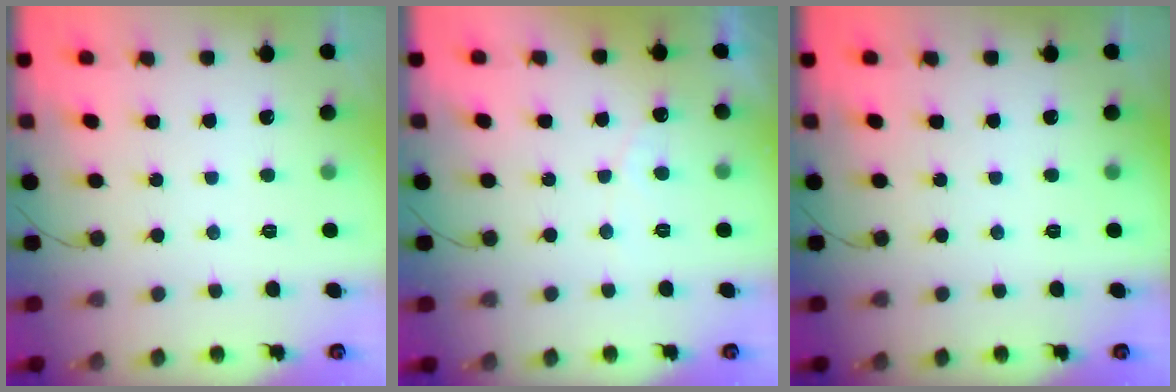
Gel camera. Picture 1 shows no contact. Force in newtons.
{"total": 4.1, "press": 4.1, "slide": 0.4}
{"total": 0.0}